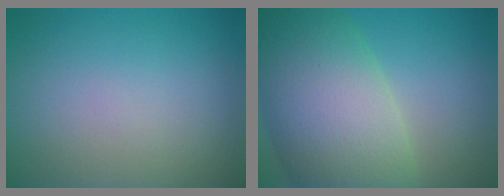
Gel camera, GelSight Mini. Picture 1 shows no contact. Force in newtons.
{"total": 12.2, "press": 12.2, "slide": 0.7}